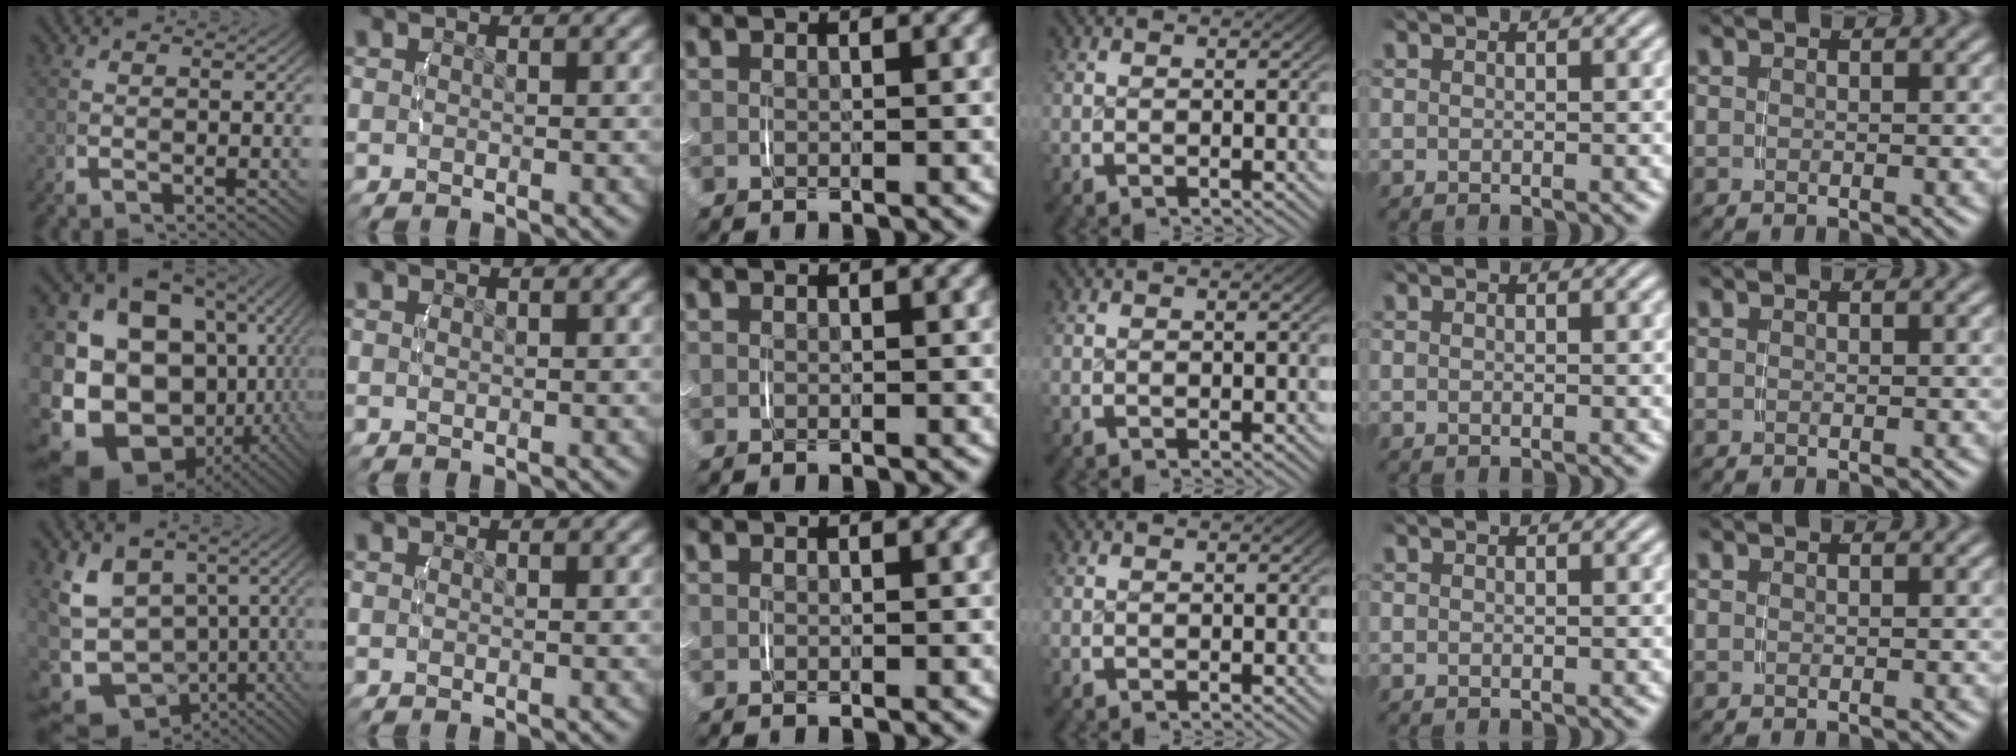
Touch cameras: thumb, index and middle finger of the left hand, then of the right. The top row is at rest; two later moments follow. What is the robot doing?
{"motion": "lift_and_place", "object": "backpack"}